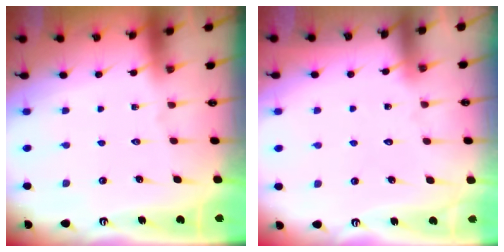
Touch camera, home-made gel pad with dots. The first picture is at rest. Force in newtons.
{"total": 3.1, "press": 3.1, "slide": 0.2}